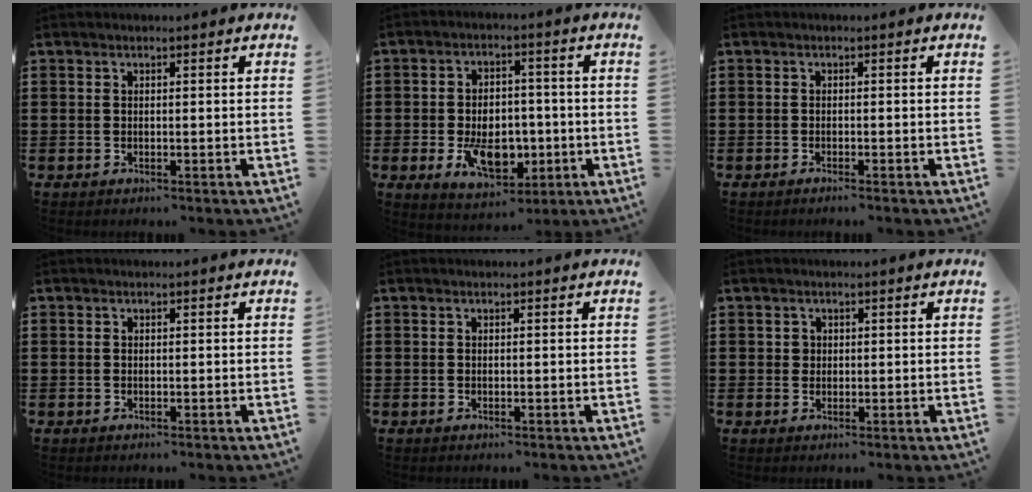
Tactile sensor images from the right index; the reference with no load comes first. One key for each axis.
{"total": 9.0, "fx": -2.2, "fy": 5.9, "fz": 6.3, "tx": -0.099, "ty": 0.007, "tz": -0.037}
{"total": 0.6, "fx": -0.6, "fy": -0.1, "fz": 0.2, "tx": -0.005, "ty": -0.003, "tz": -0.012}
{"total": 0.0}
{"total": 0.0}
{"total": 0.9, "fx": 0.4, "fy": 0.8, "fz": 0.2, "tx": -0.006, "ty": 0.004, "tz": 0.008}